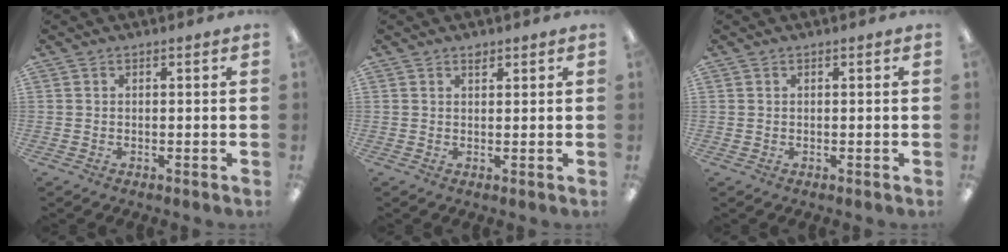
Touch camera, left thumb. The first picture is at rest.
{"total": 1.6, "force": [1.3, 0.8, 0.5], "torque": [0.005, -0.008, 0.022]}
{"total": 0.6, "force": [0.4, 0.3, 0.2], "torque": [-0.004, 0.003, 0.007]}